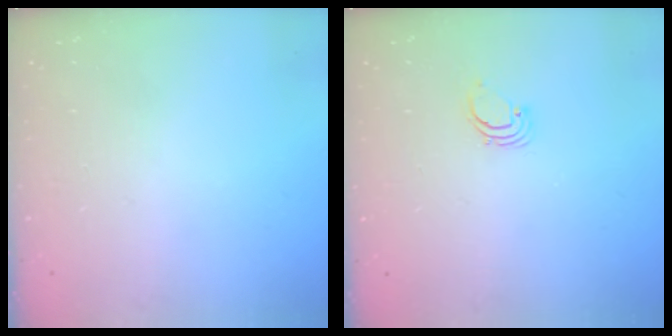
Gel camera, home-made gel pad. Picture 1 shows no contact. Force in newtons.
{"total": 1.7, "press": 1.7, "slide": 0.1}